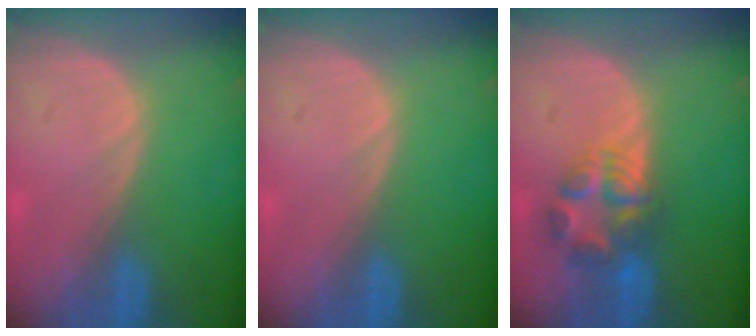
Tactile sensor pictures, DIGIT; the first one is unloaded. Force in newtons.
{"total": 0.0}
{"total": 6.4, "press": 6.3, "slide": 1.4}